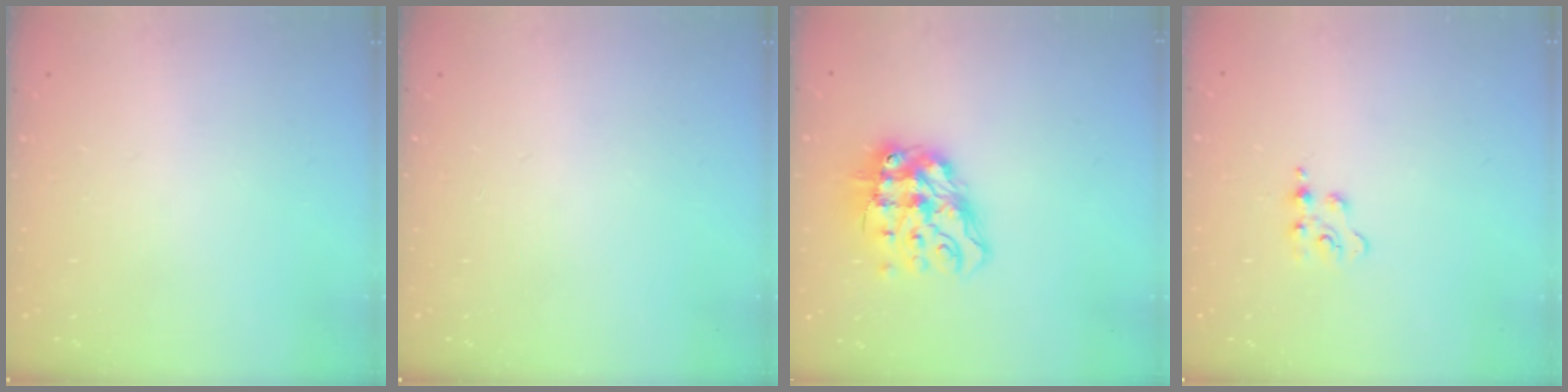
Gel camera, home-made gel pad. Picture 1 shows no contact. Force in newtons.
{"total": 0.0}
{"total": 13.1, "press": 13.1, "slide": 1.4}
{"total": 3.6, "press": 3.6, "slide": 0.5}